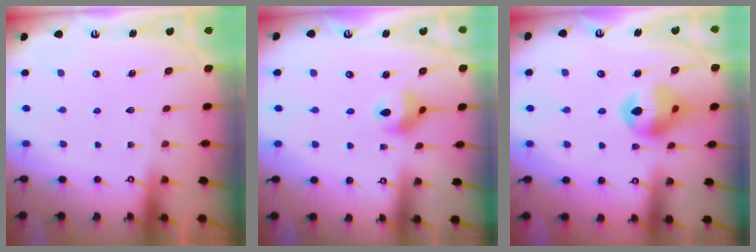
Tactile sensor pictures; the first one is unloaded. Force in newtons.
{"total": 7.2, "press": 7.2, "slide": 0.4}
{"total": 13.2, "press": 13.1, "slide": 1.6}